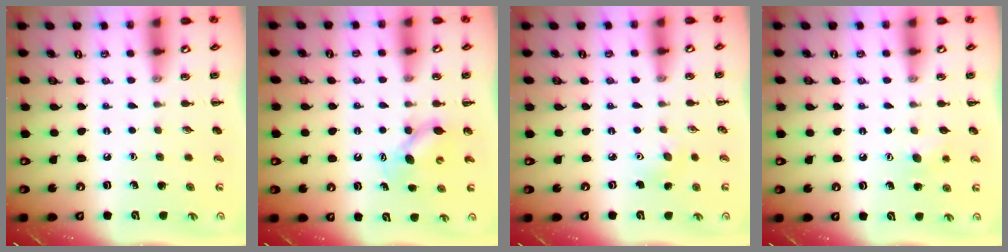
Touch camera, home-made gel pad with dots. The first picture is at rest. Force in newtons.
{"total": 5.7, "press": 5.7, "slide": 0.5}
{"total": 4.5, "press": 4.5, "slide": 0.7}
{"total": 5.4, "press": 5.2, "slide": 1.4}